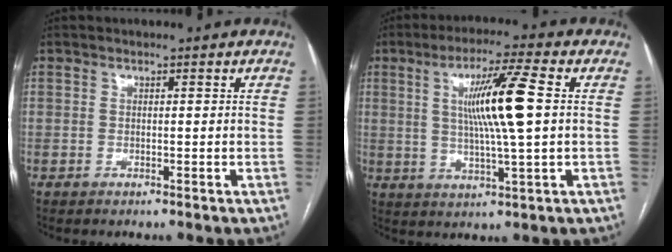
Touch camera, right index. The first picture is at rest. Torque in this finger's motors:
{"motor_torque": [1.12, 0.68, 0.35, 0.11]}